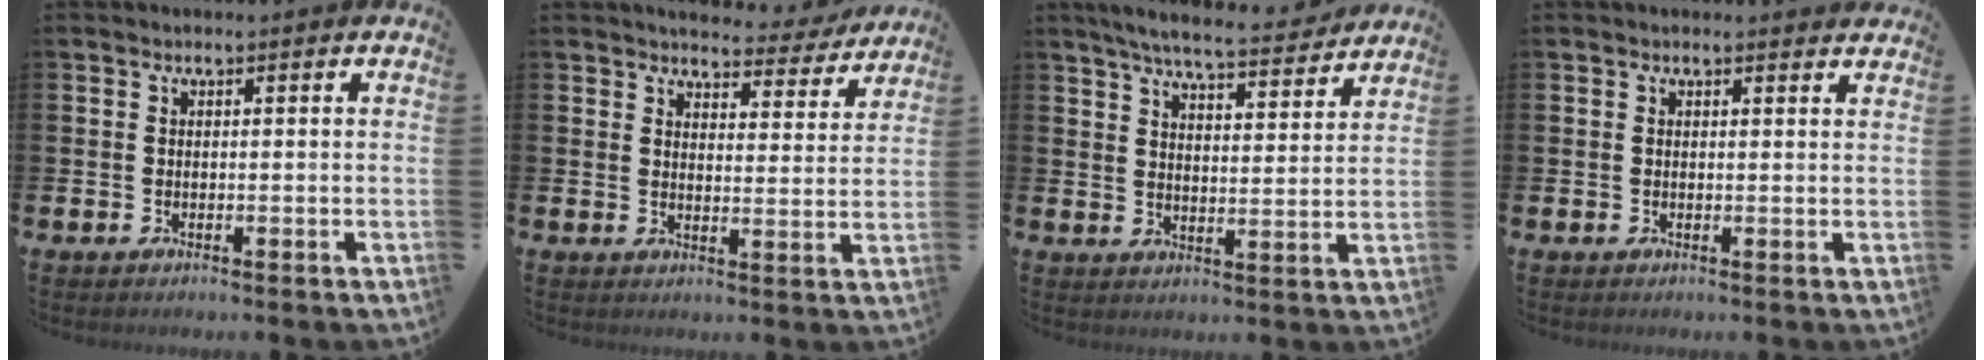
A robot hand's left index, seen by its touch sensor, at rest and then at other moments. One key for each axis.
{"total": 4.4, "fx": 4.3, "fy": 1.1, "fz": 0.3, "tx": -0.015, "ty": -0.033, "tz": 0.072}
{"total": 6.8, "fx": 6.4, "fy": 0.6, "fz": 2.2, "tx": -0.054, "ty": -0.040, "tz": 0.109}
{"total": 0.7, "fx": 0.7, "fy": 0.1, "fz": 0.2, "tx": 0.005, "ty": -0.002, "tz": 0.012}